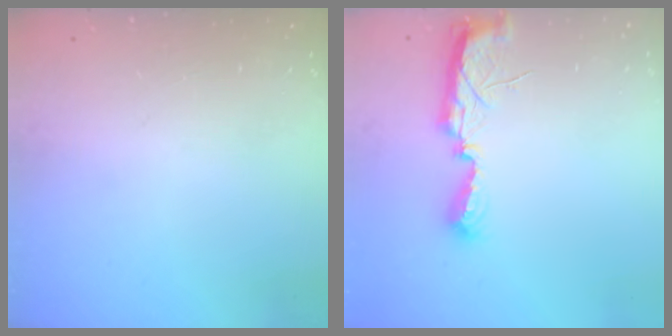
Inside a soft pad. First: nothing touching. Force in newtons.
{"total": 7.5, "press": 7.5, "slide": 0.5}